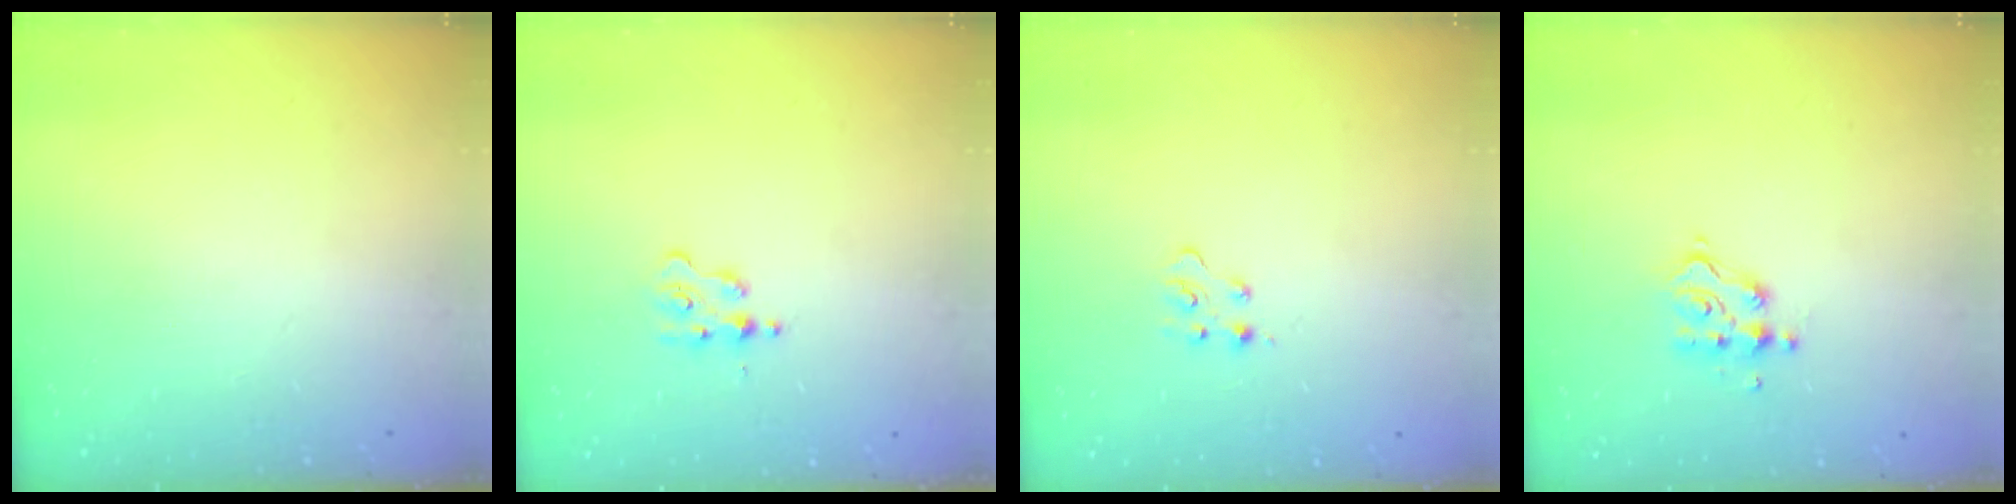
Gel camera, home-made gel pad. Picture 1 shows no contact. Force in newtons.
{"total": 1.7, "press": 1.7, "slide": 0.3}
{"total": 3.5, "press": 3.5, "slide": 0.4}
{"total": 6.9, "press": 6.9, "slide": 0.6}